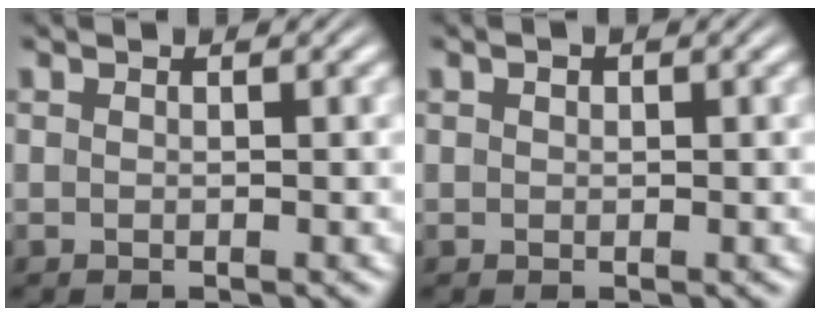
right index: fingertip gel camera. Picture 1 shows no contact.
{"total": 0.7, "force": [0.2, 0.7, 0.2], "torque": [-0.006, 0.004, 0.004]}